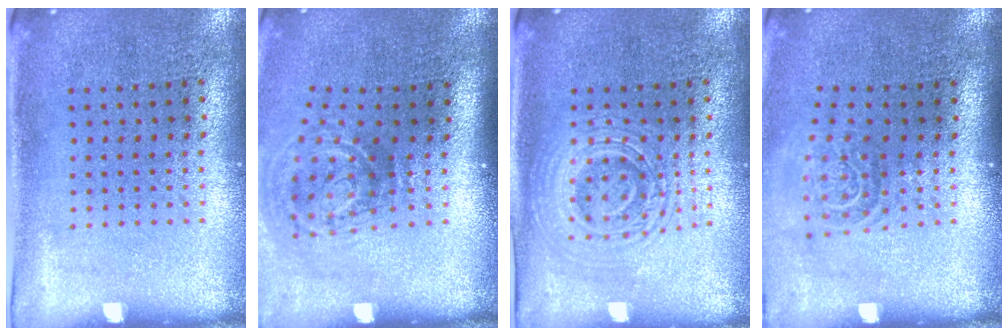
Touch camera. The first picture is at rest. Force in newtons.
{"total": 2.0, "press": 1.2, "slide": 1.6}
{"total": 2.8, "press": 2.8, "slide": 0.5}
{"total": 1.6, "press": 1.1, "slide": 1.1}